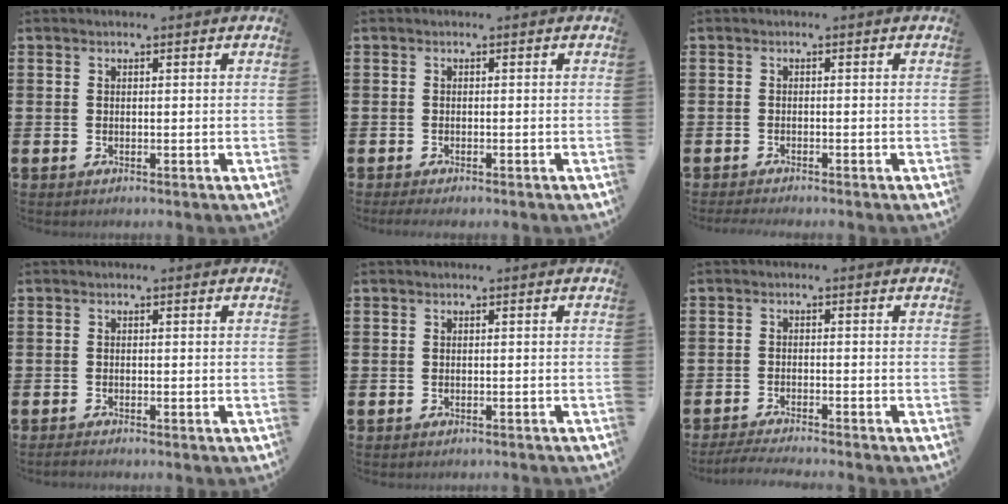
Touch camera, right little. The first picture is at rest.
{"total": 0.7, "force": [-0.5, 0.1, 0.5], "torque": [-0.008, -0.002, -0.010]}
{"total": 0.0}
{"total": 0.0}
{"total": 0.0}
{"total": 2.2, "force": [-2.0, -0.1, 0.8], "torque": [-0.011, 0.003, -0.039]}